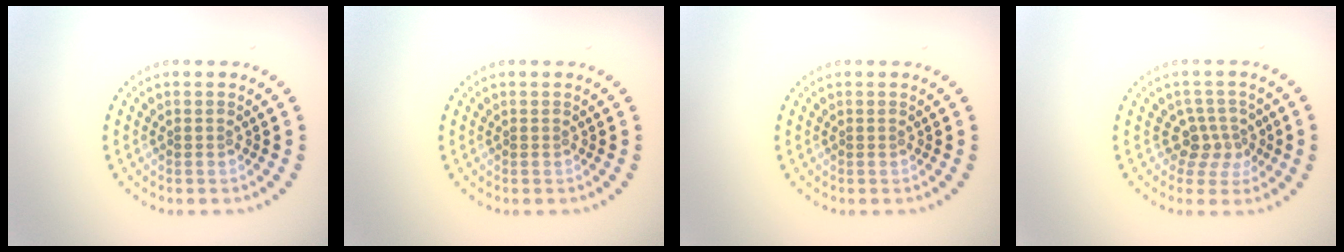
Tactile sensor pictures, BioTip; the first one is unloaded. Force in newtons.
{"total": 0.0}
{"total": 0.0}
{"total": 2.6, "press": 1.9, "slide": 1.7}